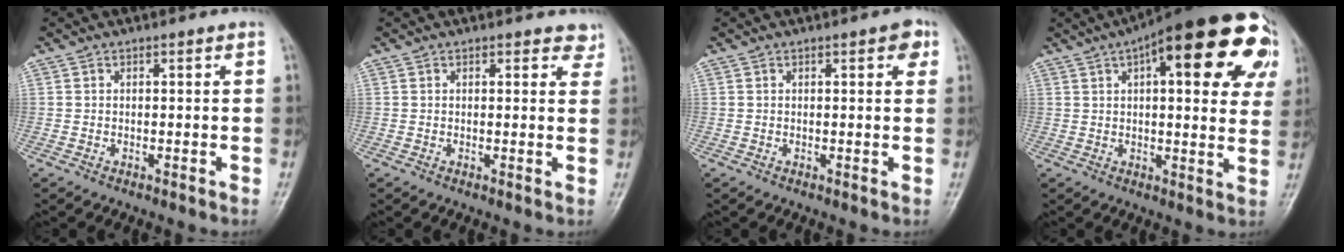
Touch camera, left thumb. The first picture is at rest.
{"total": 2.8, "force": [2.2, 1.5, 0.9], "torque": [0.021, -0.009, 0.016]}
{"total": 2.7, "force": [1.2, 1.1, 2.2], "torque": [-0.016, 0.000, 0.009]}
{"total": 25.9, "force": [10.2, 9.1, 22.1], "torque": [-0.260, 0.019, 0.129]}